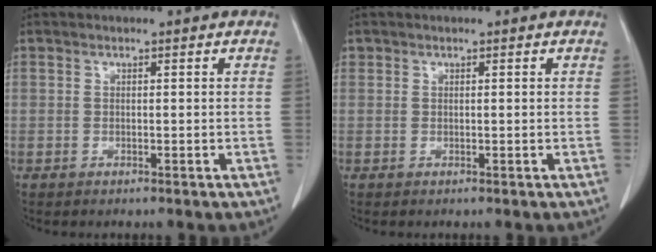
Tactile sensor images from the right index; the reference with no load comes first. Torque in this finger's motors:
{"motor_torque": [-0.05, -0.04, 0.02, 0.01]}